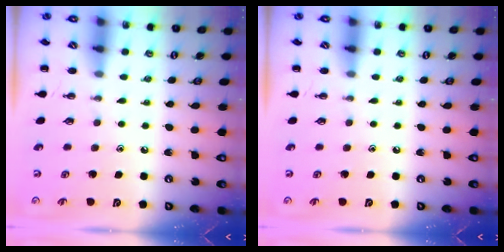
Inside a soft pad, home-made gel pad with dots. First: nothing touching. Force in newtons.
{"total": 0.0}